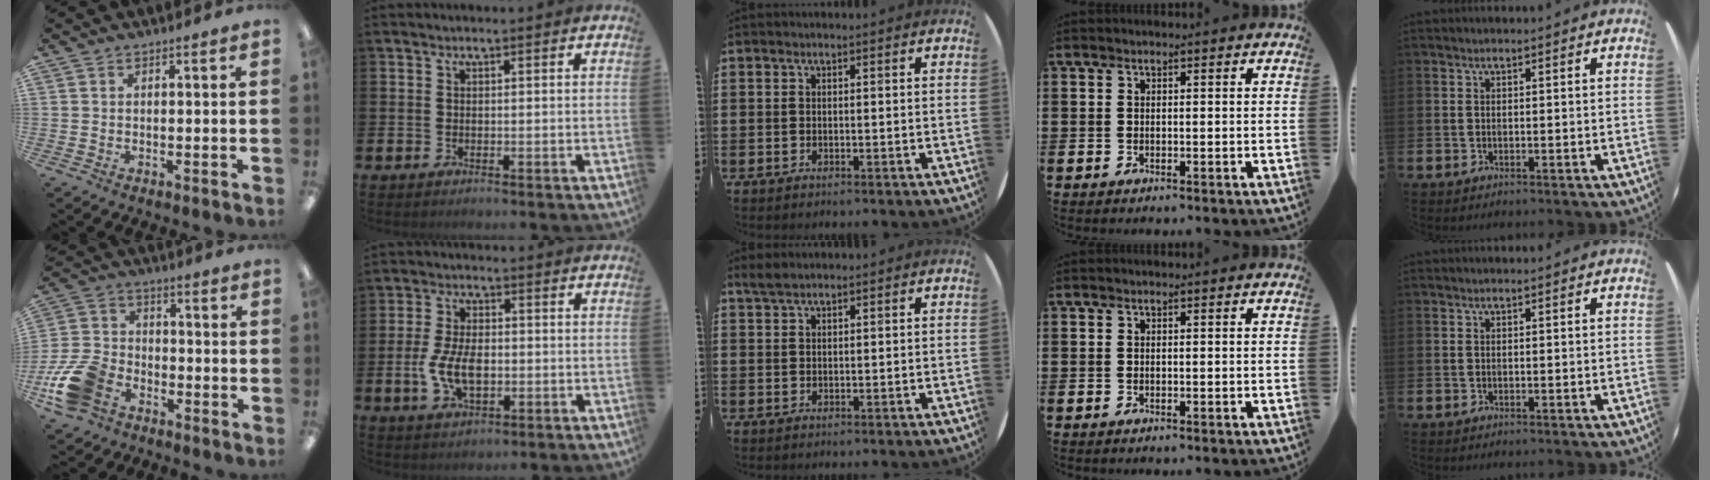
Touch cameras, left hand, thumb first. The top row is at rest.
{"thumb": {"total": 12.9, "force": [-6.8, 8.5, 6.9], "torque": [-0.155, 0.039, -0.126]}, "index": {"total": 6.5, "force": [-1.0, 3.6, 5.4], "torque": [-0.108, -0.001, -0.022]}, "middle": {"total": 1.7, "force": [1.5, 0.3, 0.7], "torque": [-0.015, 0.004, 0.027]}}